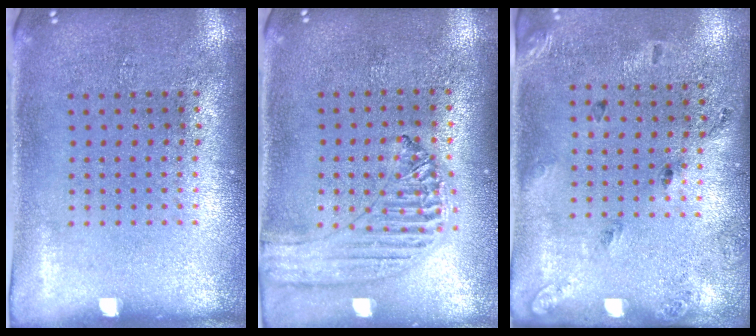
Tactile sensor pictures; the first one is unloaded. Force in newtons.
{"total": 1.2, "press": 1.2, "slide": 0.1}
{"total": 1.7, "press": 1.0, "slide": 1.4}